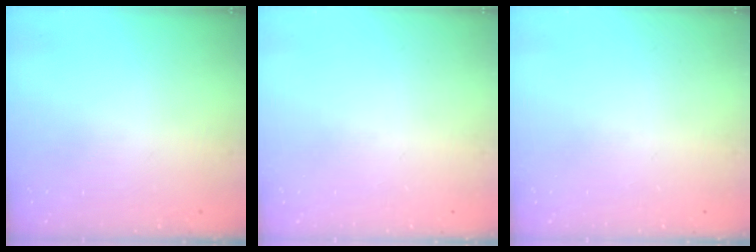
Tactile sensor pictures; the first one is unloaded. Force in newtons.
{"total": 0.0}
{"total": 0.0}